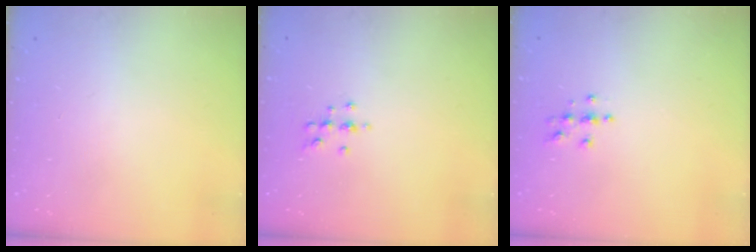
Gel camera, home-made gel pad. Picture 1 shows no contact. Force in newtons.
{"total": 4.9, "press": 4.8, "slide": 0.7}
{"total": 3.9, "press": 3.9, "slide": 0.3}